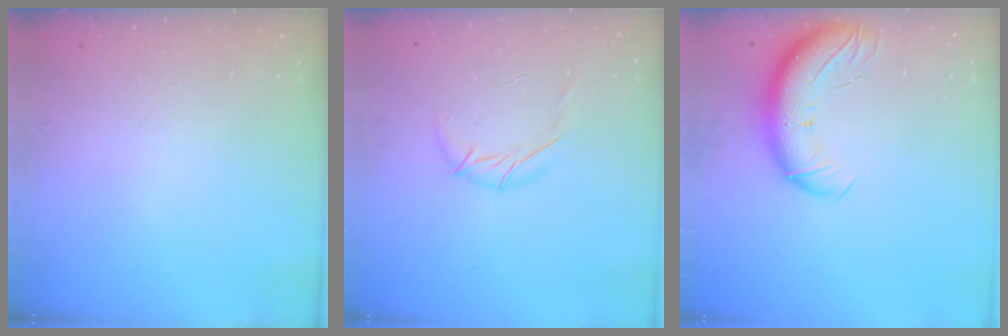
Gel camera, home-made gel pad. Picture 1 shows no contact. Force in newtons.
{"total": 6.8, "press": 6.8, "slide": 0.5}
{"total": 12.8, "press": 12.5, "slide": 3.1}